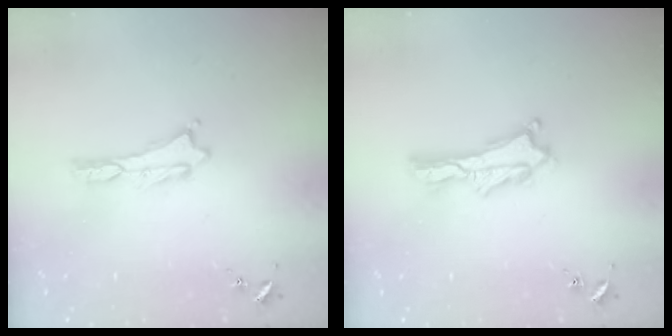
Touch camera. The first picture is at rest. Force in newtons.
{"total": 2.1, "press": 2.1, "slide": 0.3}